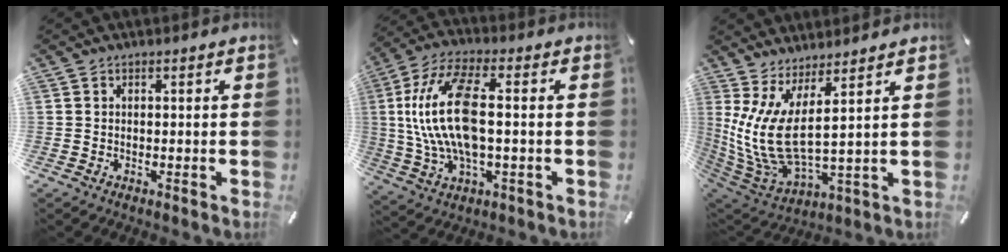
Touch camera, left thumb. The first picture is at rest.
{"total": 16.6, "force": [1.1, 7.1, 15.0], "torque": [-0.325, -0.011, 0.014]}
{"total": 12.2, "force": [2.9, 4.1, 11.1], "torque": [-0.255, -0.037, 0.052]}